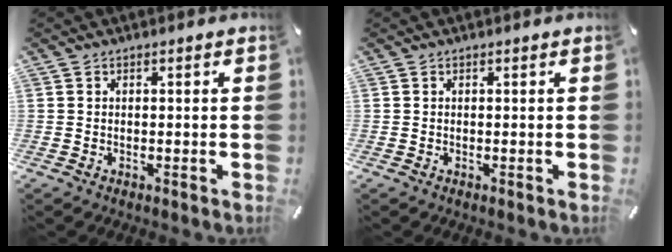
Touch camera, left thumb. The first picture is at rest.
{"total": 0.0}